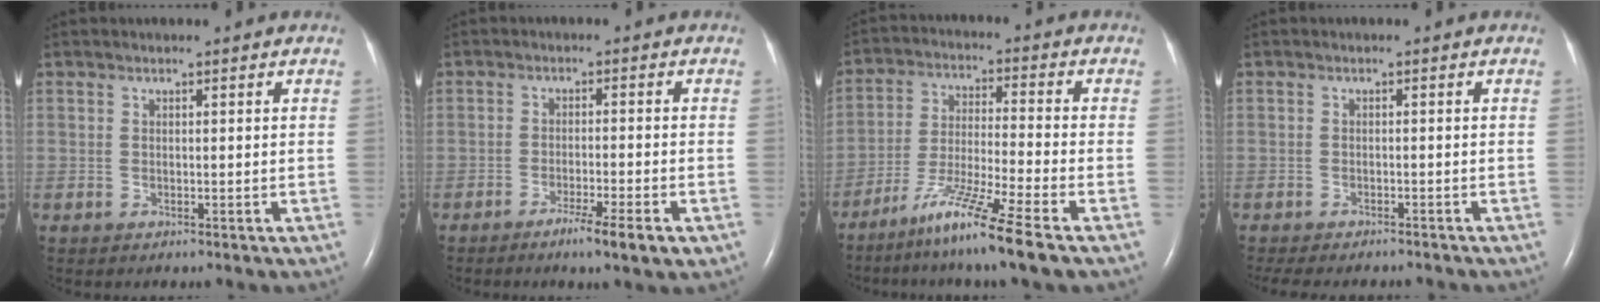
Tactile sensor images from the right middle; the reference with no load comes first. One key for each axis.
{"total": 5.5, "fx": -3.2, "fy": 0.0, "fz": 4.5, "tx": -0.072, "ty": -0.010, "tz": -0.051}
{"total": 10.7, "fx": -7.4, "fy": -1.5, "fz": 7.6, "tx": -0.148, "ty": -0.041, "tz": -0.137}
{"total": 9.2, "fx": -8.3, "fy": 2.1, "fz": 3.3, "tx": -0.048, "ty": -0.008, "tz": -0.109}